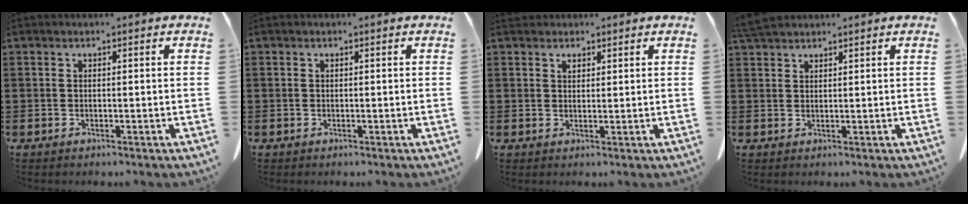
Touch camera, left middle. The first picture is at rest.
{"total": 0.0}
{"total": 1.6, "force": [1.4, 0.7, 0.3], "torque": [0.000, -0.004, 0.027]}
{"total": 3.1, "force": [2.8, 0.6, 1.2], "torque": [-0.033, -0.002, 0.056]}